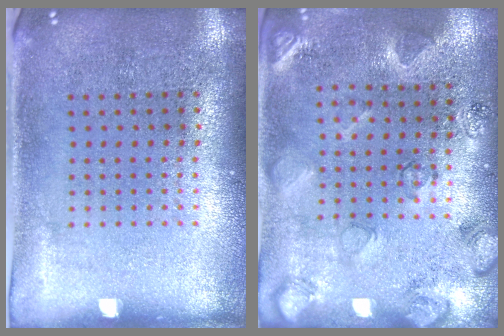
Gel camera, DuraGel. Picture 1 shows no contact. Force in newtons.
{"total": 2.1, "press": 2.0, "slide": 0.7}